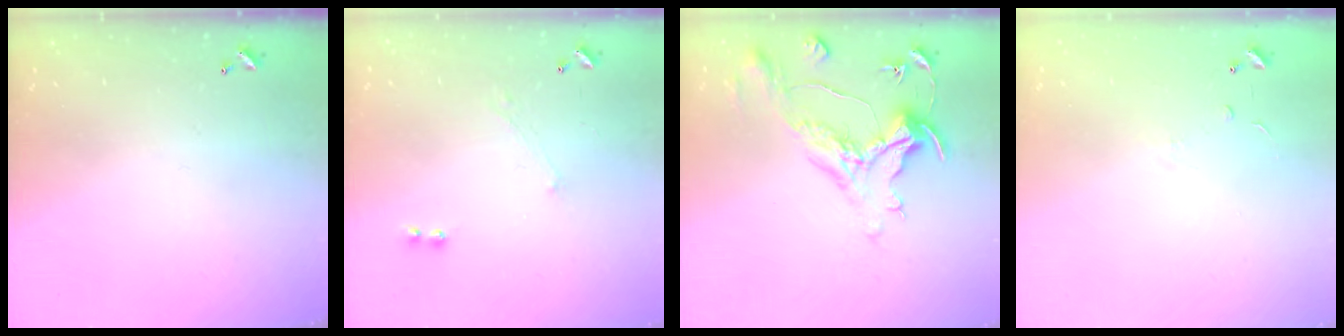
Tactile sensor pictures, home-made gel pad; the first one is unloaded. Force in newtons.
{"total": 1.0, "press": 0.9, "slide": 0.5}
{"total": 1.5, "press": 0.8, "slide": 1.2}
{"total": 6.5, "press": 6.5, "slide": 0.6}